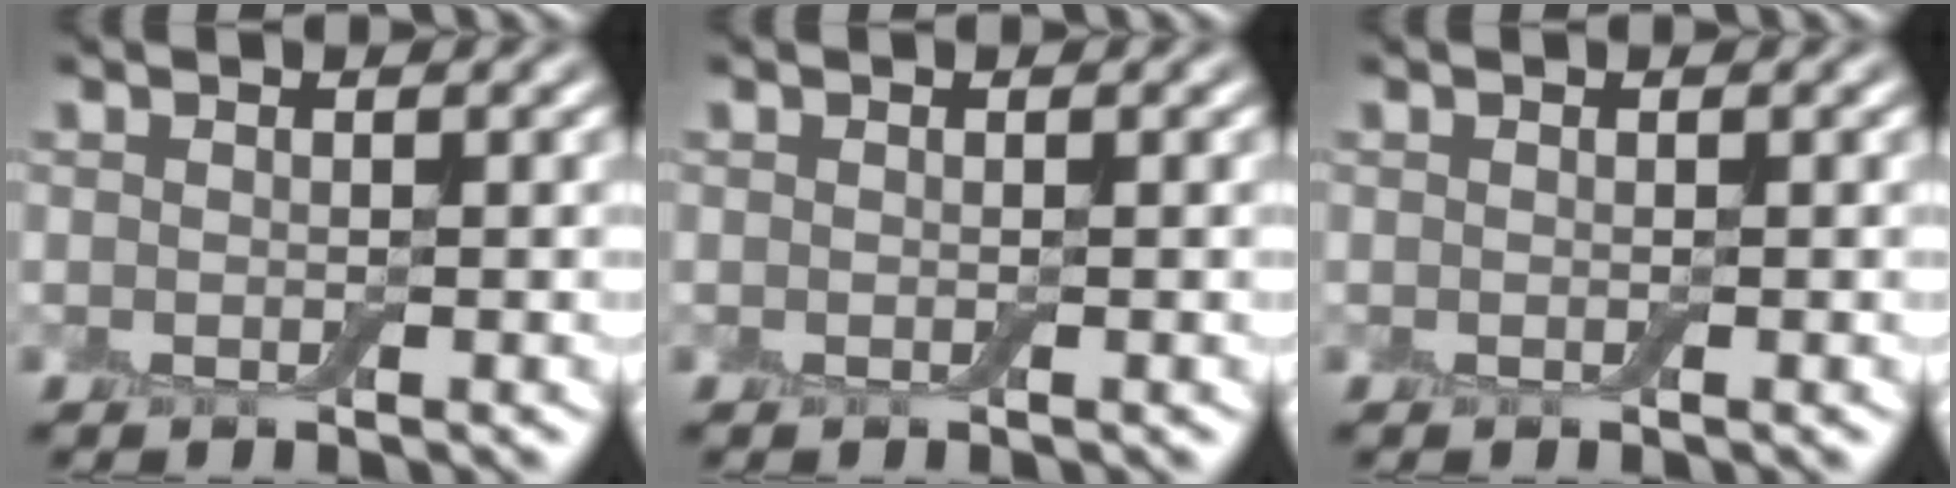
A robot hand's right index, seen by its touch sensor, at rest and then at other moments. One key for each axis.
{"total": 0.0}
{"total": 0.0}